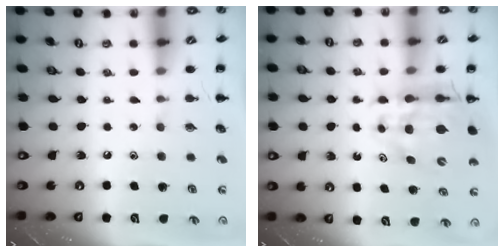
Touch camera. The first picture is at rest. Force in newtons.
{"total": 11.1, "press": 10.6, "slide": 3.1}